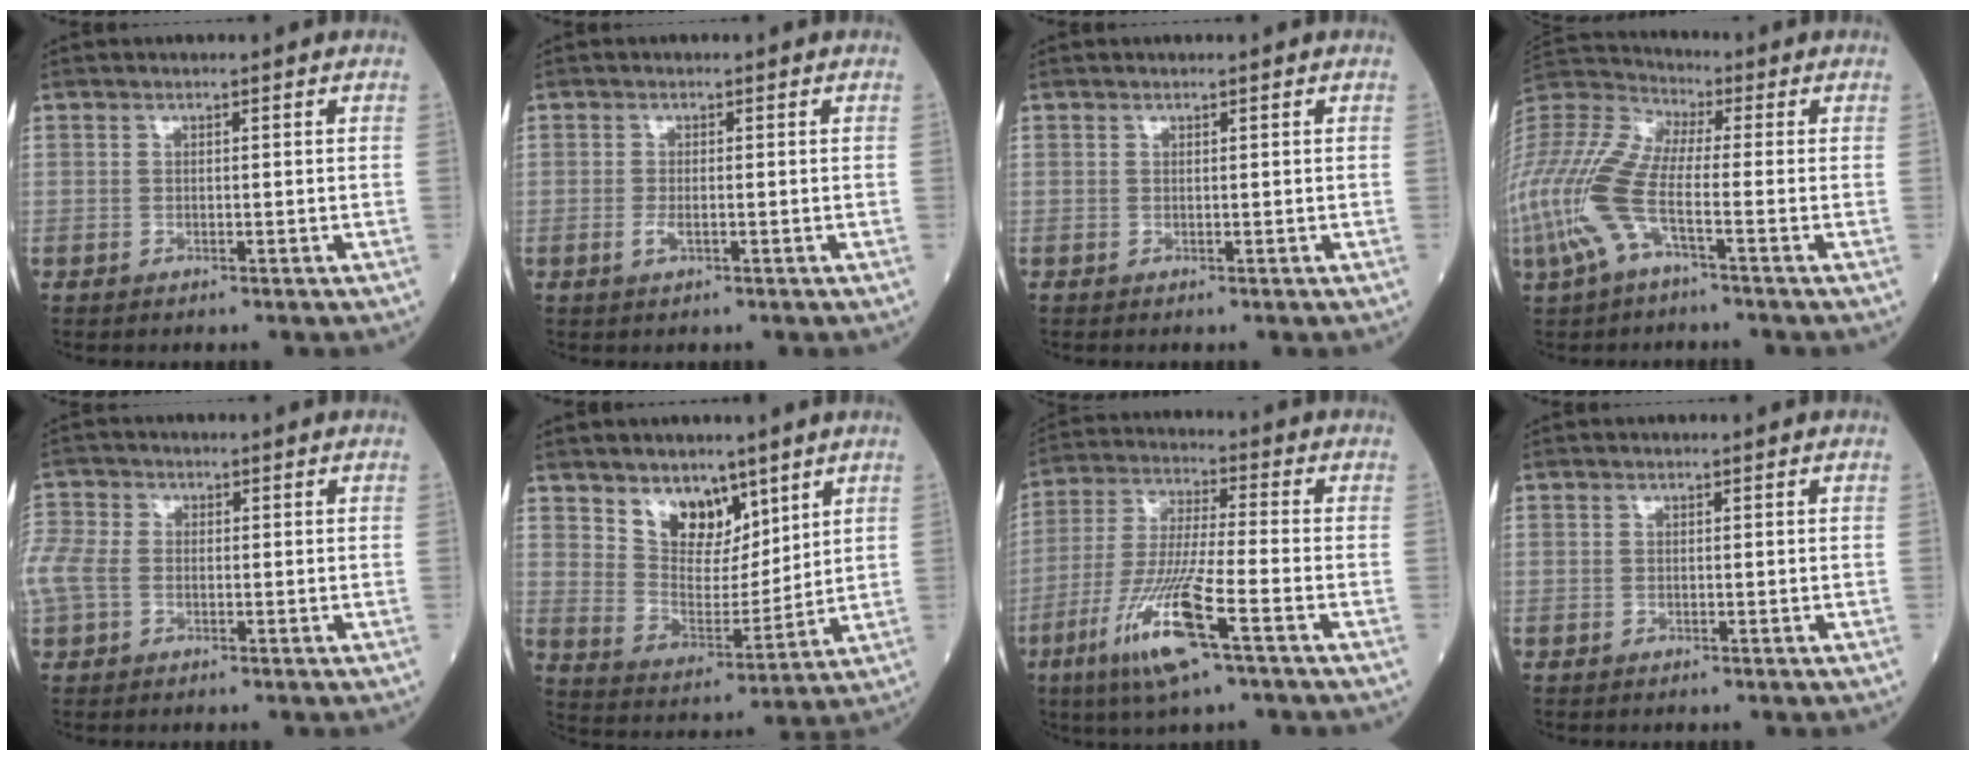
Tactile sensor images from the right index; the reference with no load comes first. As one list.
[{"total": 1.3, "force": [-0.4, 0.2, 1.2], "torque": [-0.030, -0.004, -0.008]}, {"total": 0.0}, {"total": 14.8, "force": [-4.7, 3.8, 13.5], "torque": [-0.328, 0.010, -0.096]}, {"total": 8.7, "force": [-0.6, 6.7, 5.4], "torque": [-0.176, 0.020, -0.009]}, {"total": 8.6, "force": [5.9, 4.8, 4.1], "torque": [-0.070, -0.004, 0.116]}, {"total": 12.8, "force": [-6.1, 0.5, 11.3], "torque": [-0.235, -0.022, -0.117]}, {"total": 0.0}]